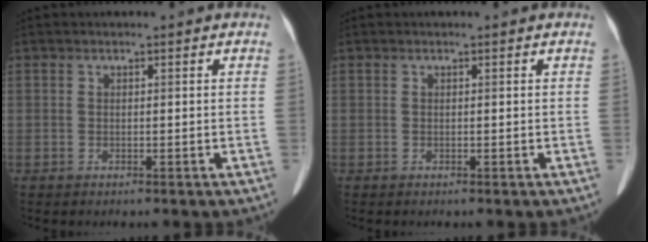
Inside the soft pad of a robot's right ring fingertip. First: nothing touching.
{"total": 0.0}